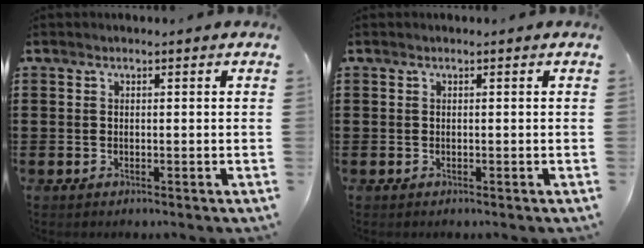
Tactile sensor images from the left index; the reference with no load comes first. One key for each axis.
{"total": 0.0}